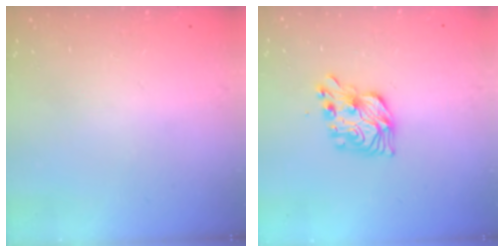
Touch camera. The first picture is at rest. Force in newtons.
{"total": 11.5, "press": 11.5, "slide": 0.4}